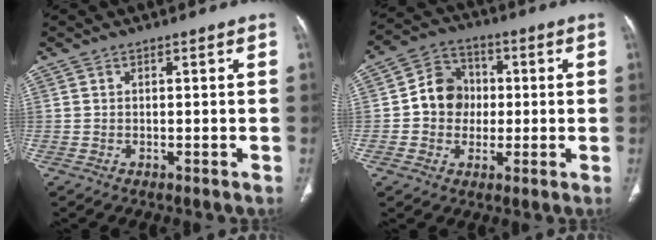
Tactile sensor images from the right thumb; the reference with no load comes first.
{"total": 9.2, "force": [-0.1, 8.2, 4.2], "torque": [-0.033, 0.019, -0.012]}